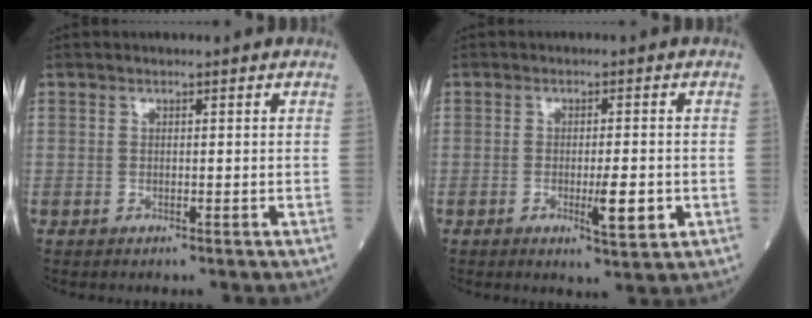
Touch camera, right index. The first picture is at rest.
{"total": 4.6, "force": [-1.2, 0.5, 4.4], "torque": [-0.066, -0.007, -0.015]}